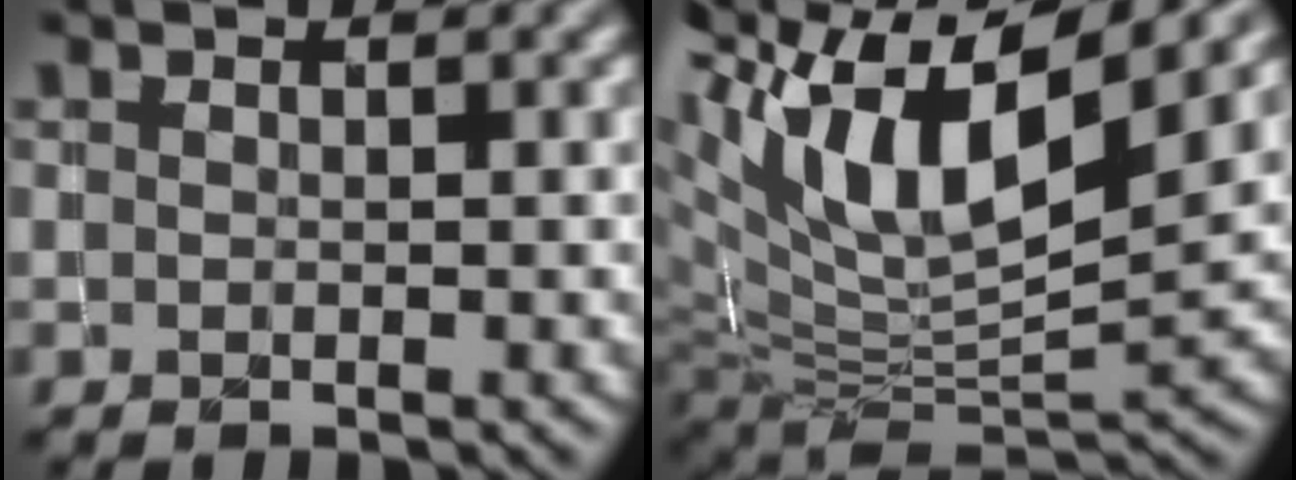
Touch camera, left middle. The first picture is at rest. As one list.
[{"total": 12.7, "force": [5.5, 4.7, 10.4], "torque": [-0.178, 0.018, 0.094]}]